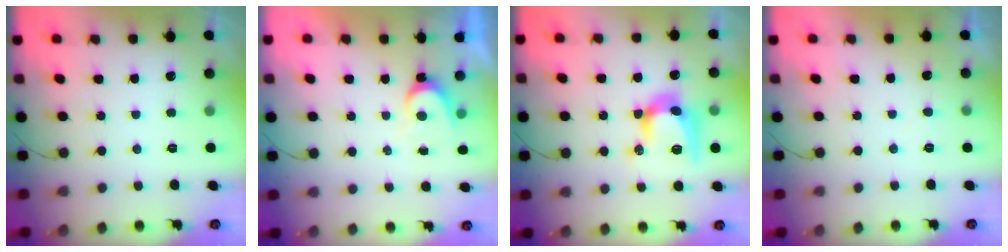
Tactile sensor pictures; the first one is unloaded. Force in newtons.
{"total": 3.4, "press": 3.4, "slide": 0.3}
{"total": 12.0, "press": 11.9, "slide": 0.7}
{"total": 2.3, "press": 2.3, "slide": 0.1}